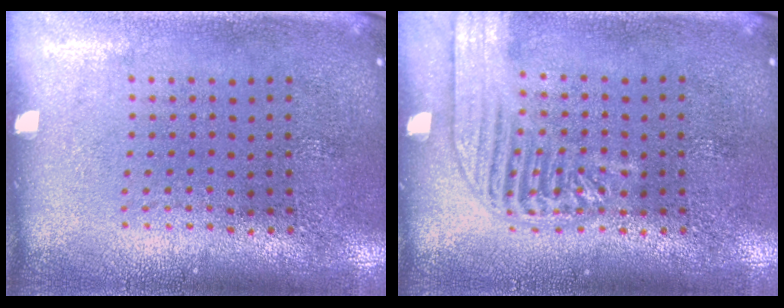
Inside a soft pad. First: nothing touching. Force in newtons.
{"total": 2.8, "press": 2.8, "slide": 0.4}